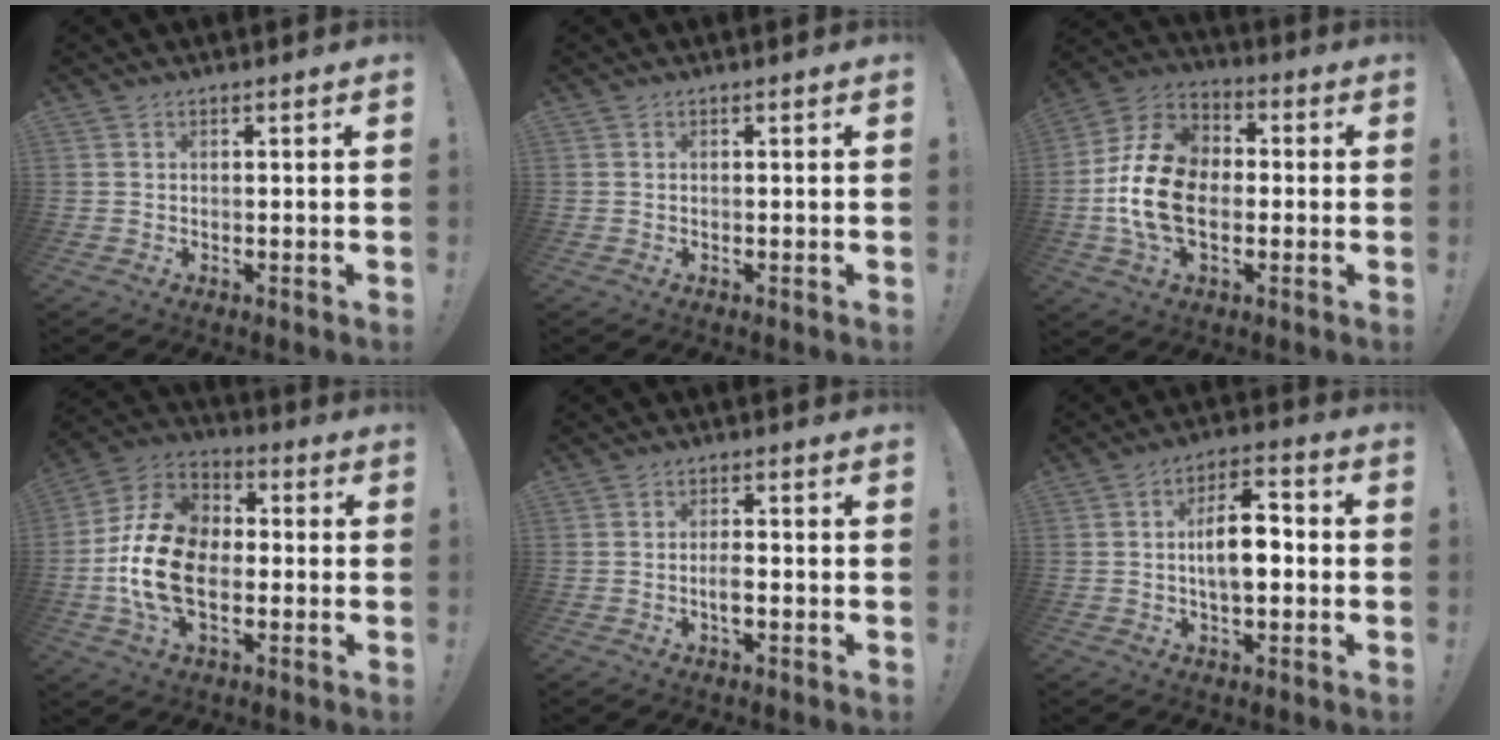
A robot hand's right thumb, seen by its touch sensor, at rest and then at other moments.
{"total": 0.0}
{"total": 18.3, "force": [-2.5, 12.5, 13.1], "torque": [-0.249, 0.028, -0.039]}
{"total": 21.2, "force": [-3.8, 13.7, 15.6], "torque": [-0.298, 0.024, -0.060]}
{"total": 3.2, "force": [-1.2, 1.7, 2.4], "torque": [-0.024, 0.002, -0.023]}
{"total": 11.0, "force": [-1.0, 5.6, 9.4], "torque": [-0.146, 0.011, -0.022]}